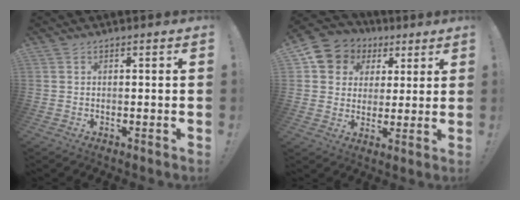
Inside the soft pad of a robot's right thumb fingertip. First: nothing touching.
{"total": 10.1, "force": [4.4, 8.6, 2.9], "torque": [-0.045, -0.026, 0.090]}